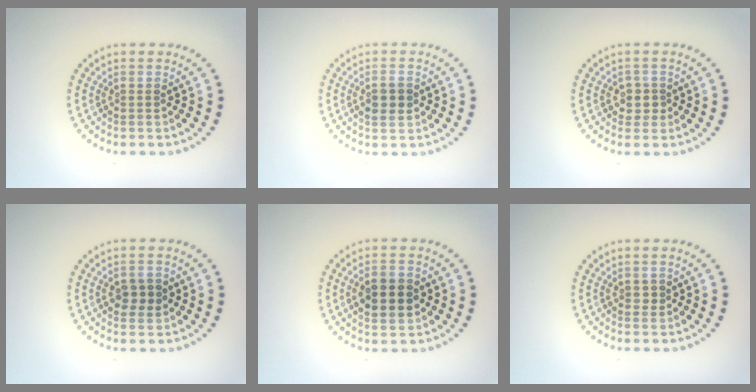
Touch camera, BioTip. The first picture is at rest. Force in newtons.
{"total": 2.2, "press": 2.2, "slide": 0.1}
{"total": 1.7, "press": 1.5, "slide": 0.8}
{"total": 2.2, "press": 2.2, "slide": 0.2}
{"total": 4.3, "press": 4.3, "slide": 0.2}
{"total": 0.7, "press": 0.7, "slide": 0.1}